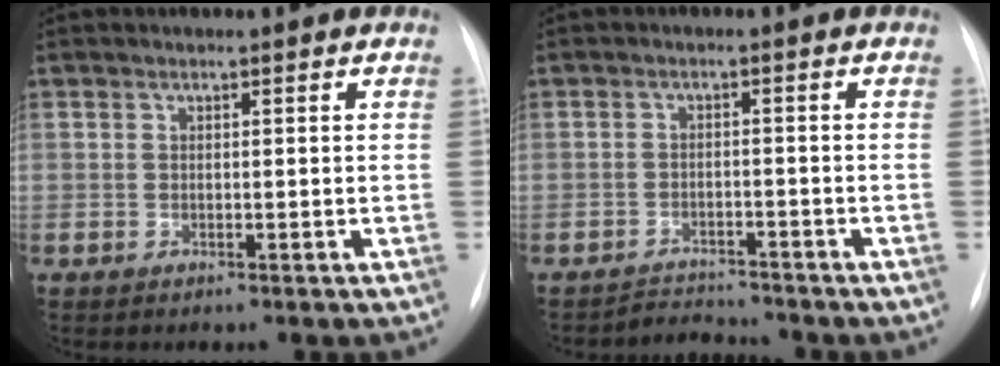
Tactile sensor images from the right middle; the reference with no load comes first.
{"total": 3.3, "force": [-3.2, 0.1, -1.0], "torque": [0.016, -0.007, -0.048]}